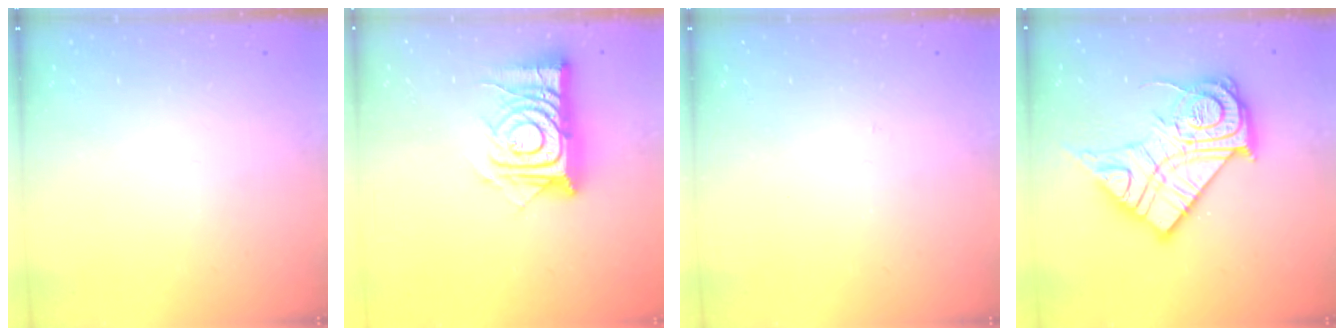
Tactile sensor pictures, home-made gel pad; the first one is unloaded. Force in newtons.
{"total": 15.5, "press": 15.4, "slide": 1.2}
{"total": 2.7, "press": 2.7, "slide": 0.3}
{"total": 23.3, "press": 23.3, "slide": 1.7}